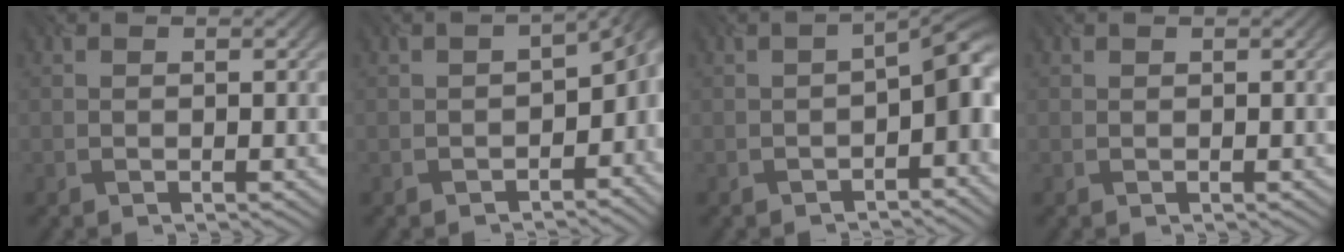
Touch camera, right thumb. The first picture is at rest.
{"total": 6.1, "force": [-3.0, 3.5, 4.0], "torque": [-0.045, -0.021, -0.035]}
{"total": 5.7, "force": [-2.2, 2.6, 4.6], "torque": [-0.054, -0.006, -0.026]}
{"total": 0.0}